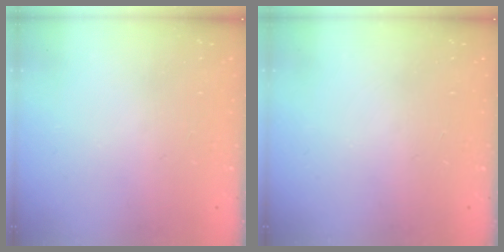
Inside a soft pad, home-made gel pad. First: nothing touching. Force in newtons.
{"total": 0.0}